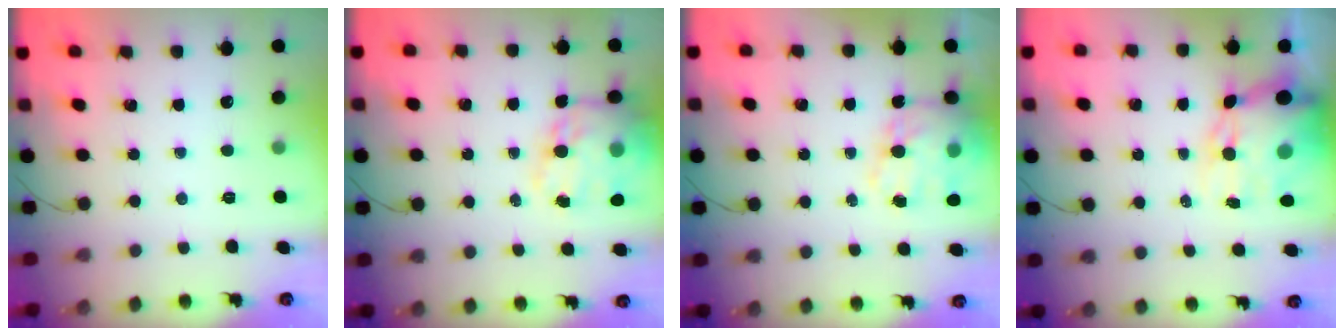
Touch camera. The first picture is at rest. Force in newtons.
{"total": 19.2, "press": 18.7, "slide": 4.6}
{"total": 18.1, "press": 17.6, "slide": 4.0}
{"total": 12.9, "press": 12.6, "slide": 2.9}